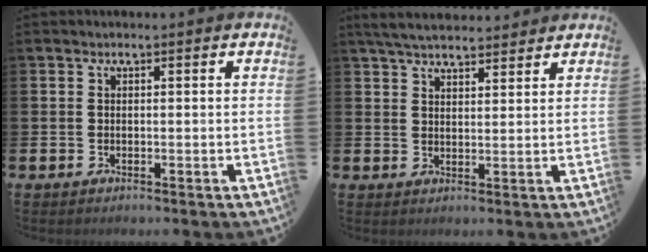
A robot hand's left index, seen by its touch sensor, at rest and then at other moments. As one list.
[{"total": 4.7, "force": [4.5, 1.0, 1.1], "torque": [-0.040, -0.013, 0.084]}]